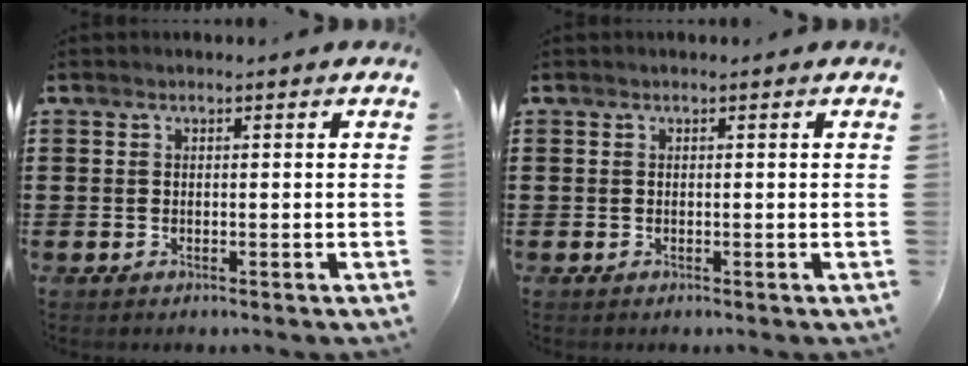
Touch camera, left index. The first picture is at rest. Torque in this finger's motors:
{"motor_torque": [-0.01, -0.01, 0.02, -0.01]}